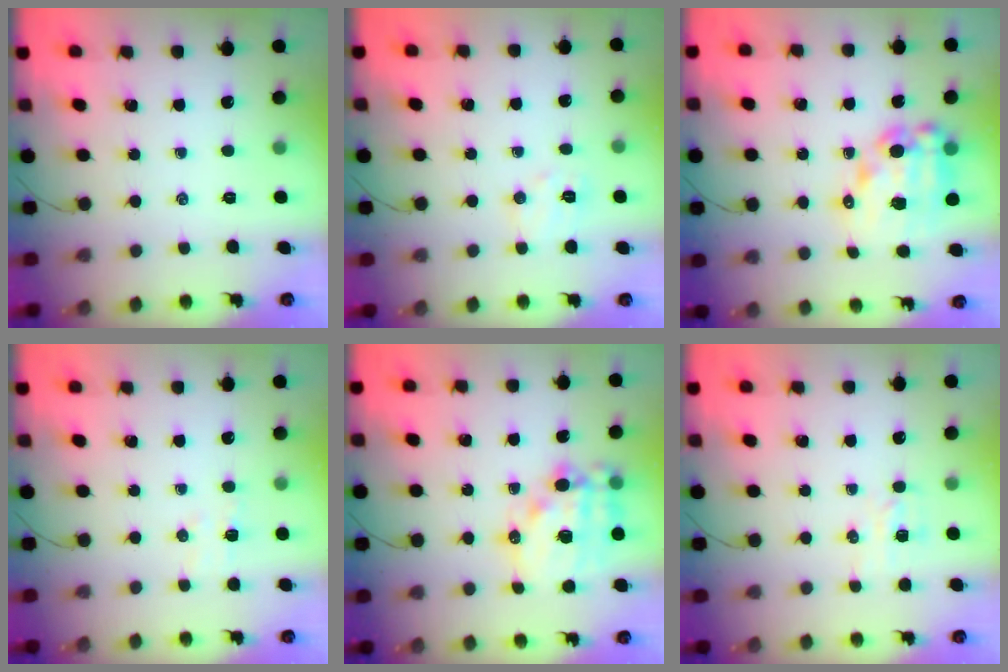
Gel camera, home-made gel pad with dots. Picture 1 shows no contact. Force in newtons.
{"total": 6.0, "press": 5.9, "slide": 1.1}
{"total": 14.3, "press": 14.0, "slide": 3.1}
{"total": 5.1, "press": 4.9, "slide": 1.0}
{"total": 16.1, "press": 15.7, "slide": 3.6}
{"total": 3.8, "press": 3.7, "slide": 0.9}